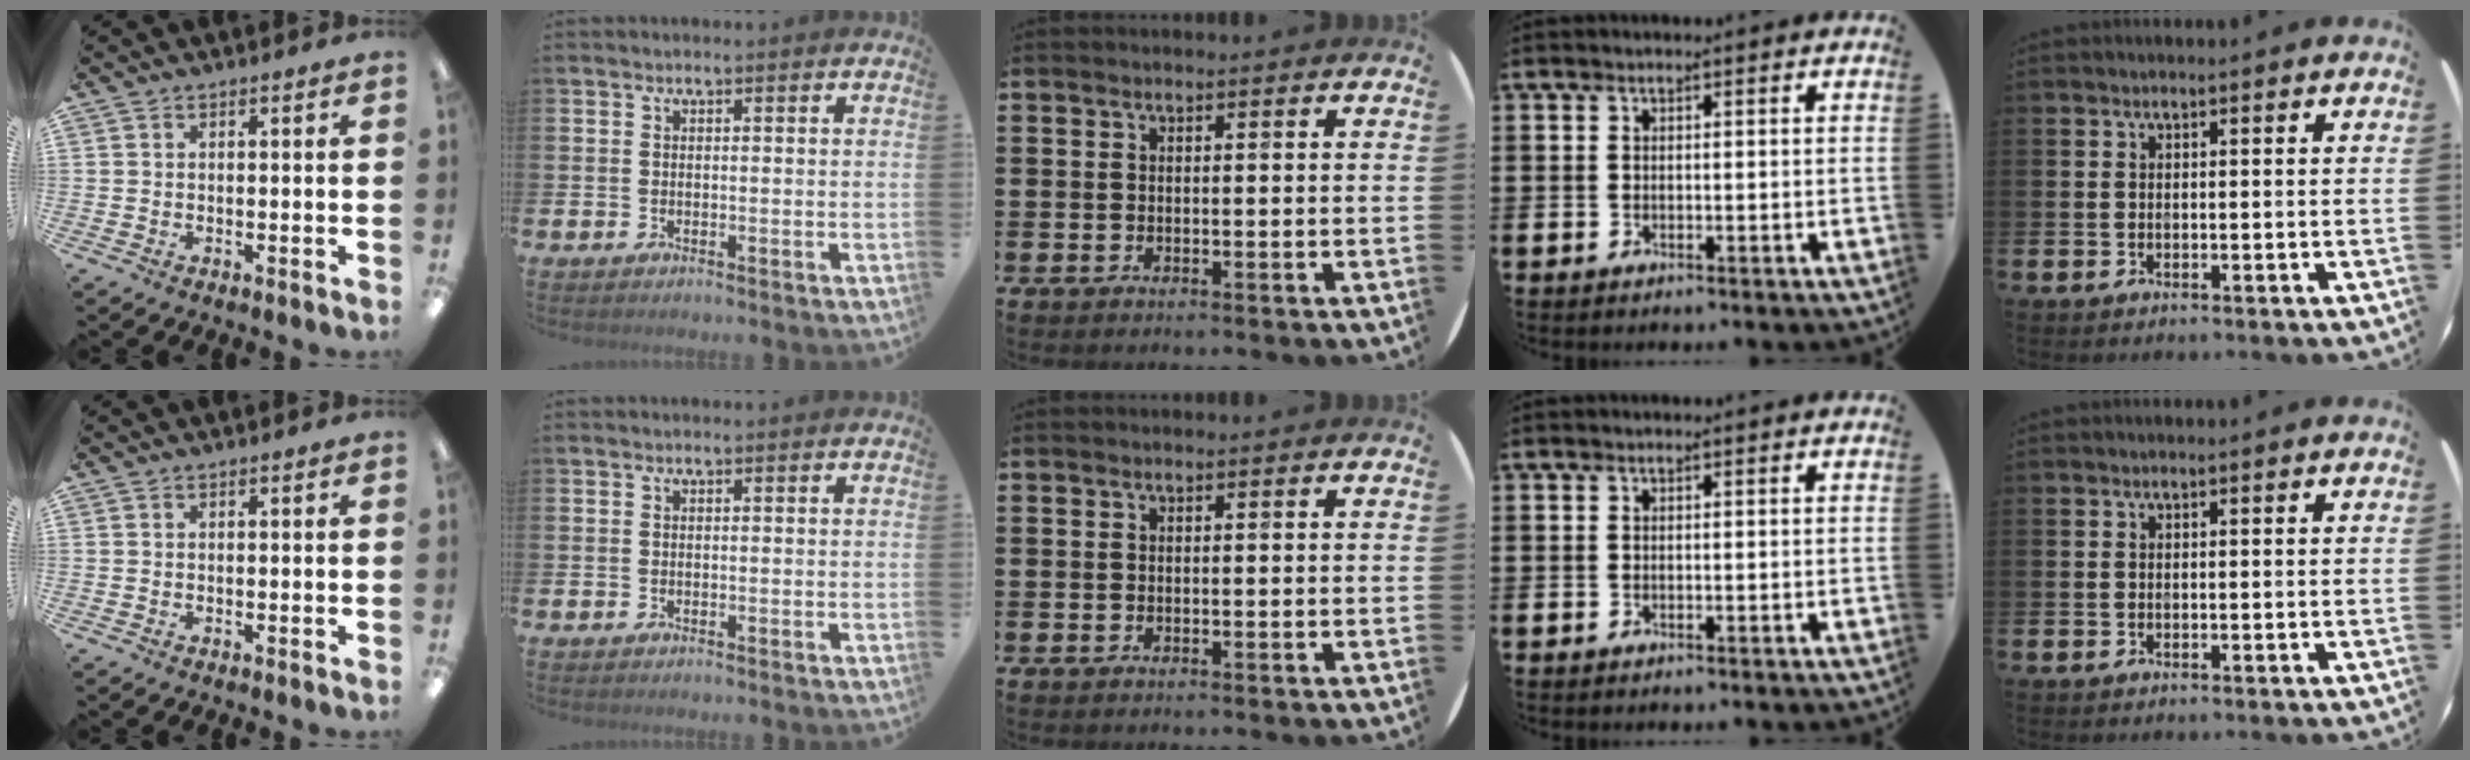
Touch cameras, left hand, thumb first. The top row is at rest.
{}